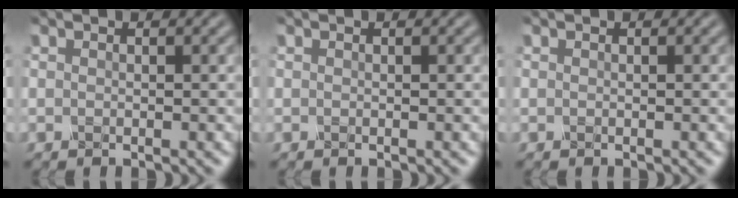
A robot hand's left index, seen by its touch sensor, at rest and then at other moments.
{"total": 0.0}
{"total": 0.0}